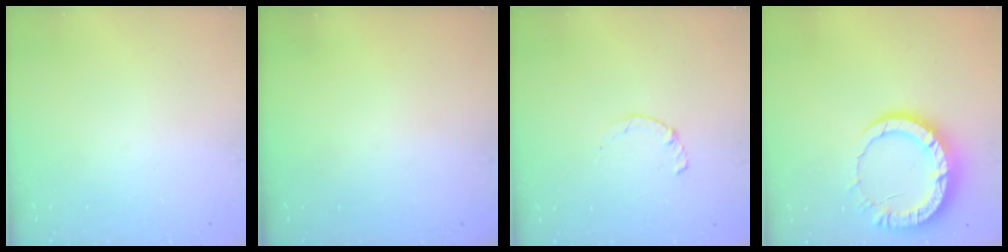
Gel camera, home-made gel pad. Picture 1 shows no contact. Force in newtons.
{"total": 0.0}
{"total": 1.7, "press": 1.7, "slide": 0.3}
{"total": 13.5, "press": 13.4, "slide": 1.5}